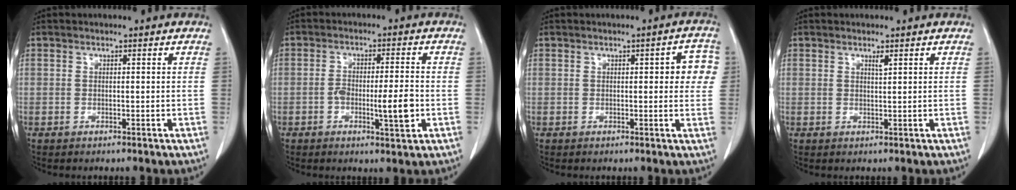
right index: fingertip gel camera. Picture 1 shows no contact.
{"total": 6.5, "force": [-1.7, 1.1, 6.1], "torque": [-0.104, 0.002, -0.025]}
{"total": 4.7, "force": [0.9, 1.6, 4.3], "torque": [-0.035, 0.012, 0.005]}
{"total": 1.0, "force": [0.6, 0.0, 0.7], "torque": [-0.011, -0.005, 0.011]}